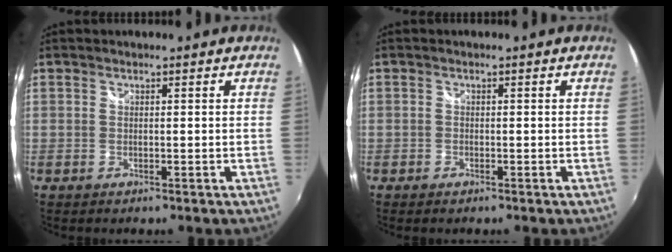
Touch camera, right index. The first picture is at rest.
{"total": 0.8, "force": [-0.6, 0.4, 0.2], "torque": [-0.006, -0.003, -0.014]}